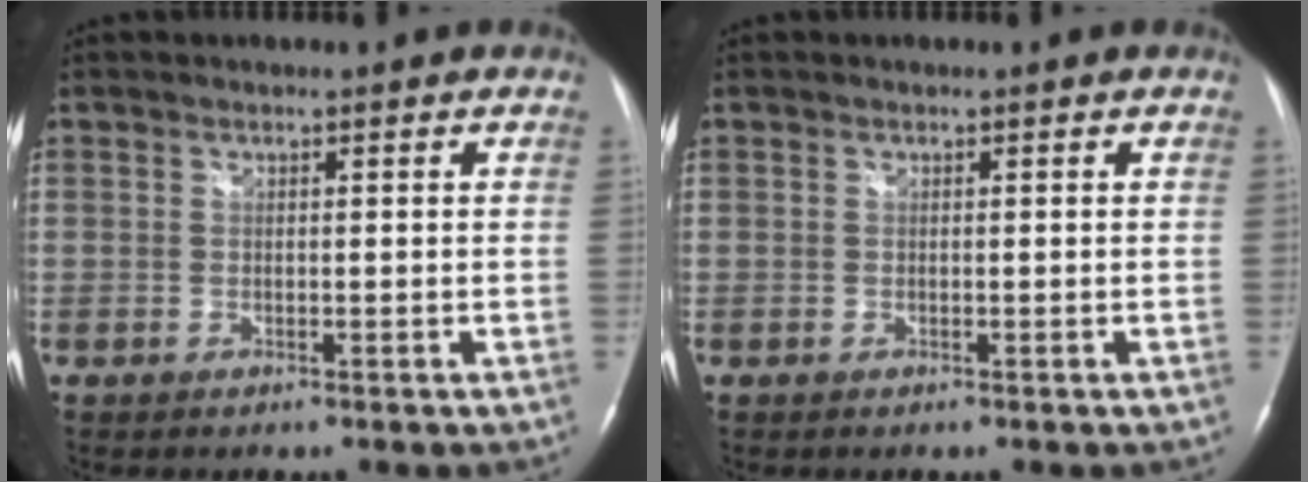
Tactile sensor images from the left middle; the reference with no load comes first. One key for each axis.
{"total": 0.0}